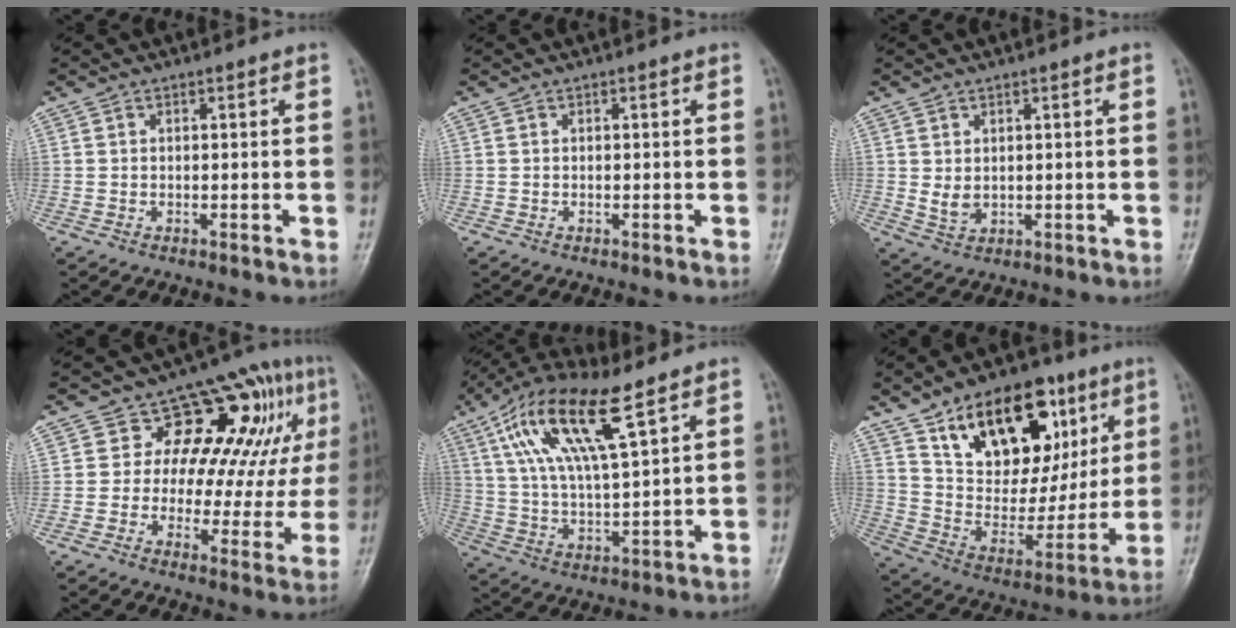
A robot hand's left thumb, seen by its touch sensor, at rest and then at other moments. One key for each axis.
{"total": 0.0}
{"total": 2.7, "fx": 0.6, "fy": 1.8, "fz": 1.9, "tx": -0.028, "ty": -0.010, "tz": 0.020}
{"total": 17.0, "fx": 6.0, "fy": 9.7, "fz": 12.7, "tx": -0.104, "ty": 0.002, "tz": 0.074}
{"total": 16.7, "fx": 8.5, "fy": 4.8, "fz": 13.5, "tx": -0.259, "ty": -0.015, "tz": 0.162}
{"total": 24.1, "fx": 11.8, "fy": 14.1, "fz": 15.6, "tx": -0.192, "ty": -0.028, "tz": 0.203}